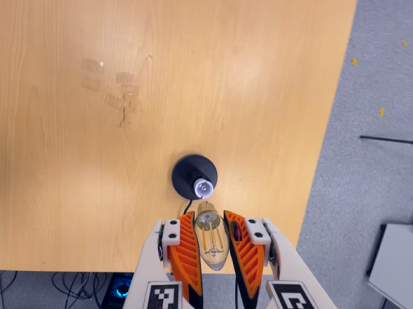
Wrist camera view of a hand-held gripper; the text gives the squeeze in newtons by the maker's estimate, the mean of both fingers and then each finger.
{"total": 19.9, "left": 21.5, "right": 18.3}